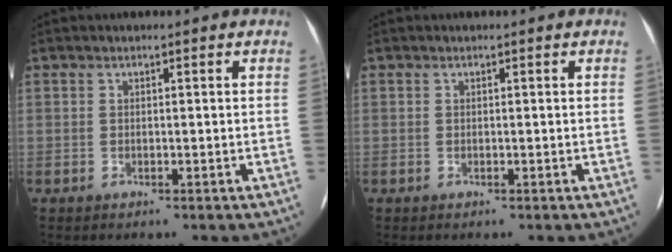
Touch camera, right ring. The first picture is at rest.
{"total": 0.0}